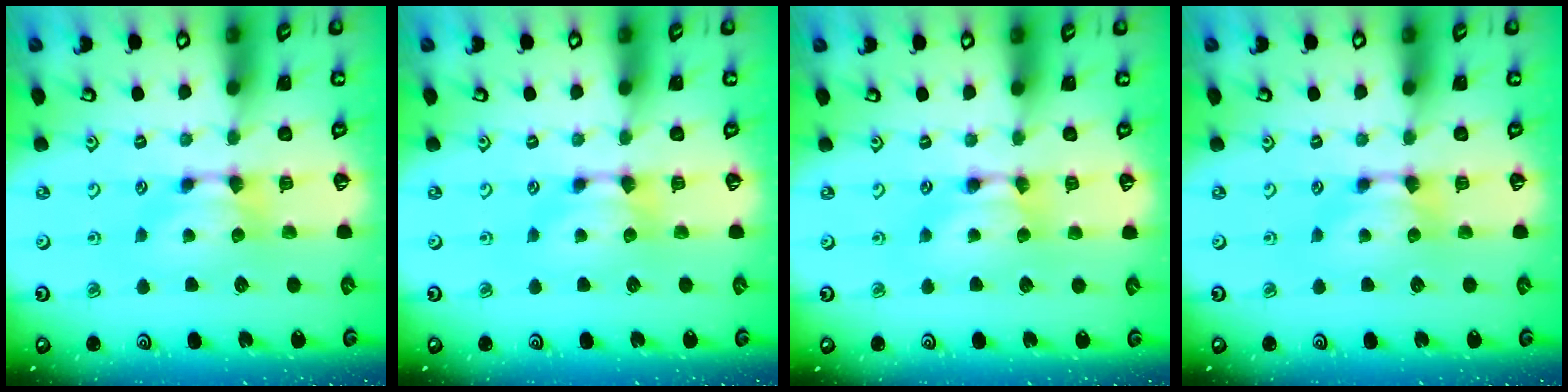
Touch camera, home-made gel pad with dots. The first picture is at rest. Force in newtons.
{"total": 0.0}
{"total": 1.8, "press": 1.8, "slide": 0.2}
{"total": 0.0}